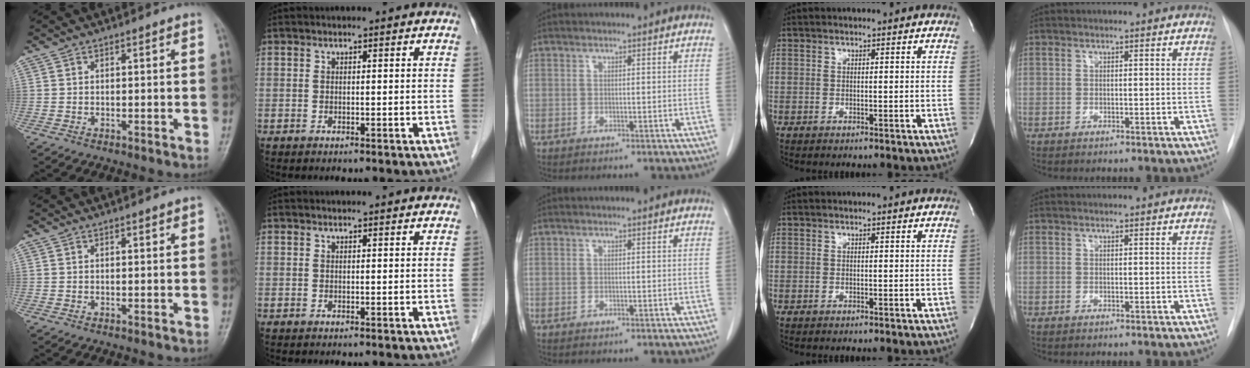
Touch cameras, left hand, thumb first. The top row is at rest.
{"thumb": {"total": 1.0, "force": [0.5, 0.3, 0.8], "torque": [-0.010, 0.001, 0.006]}, "index": {"total": 1.7, "force": [1.7, 0.2, 0.2], "torque": [-0.011, 0.005, 0.015]}}